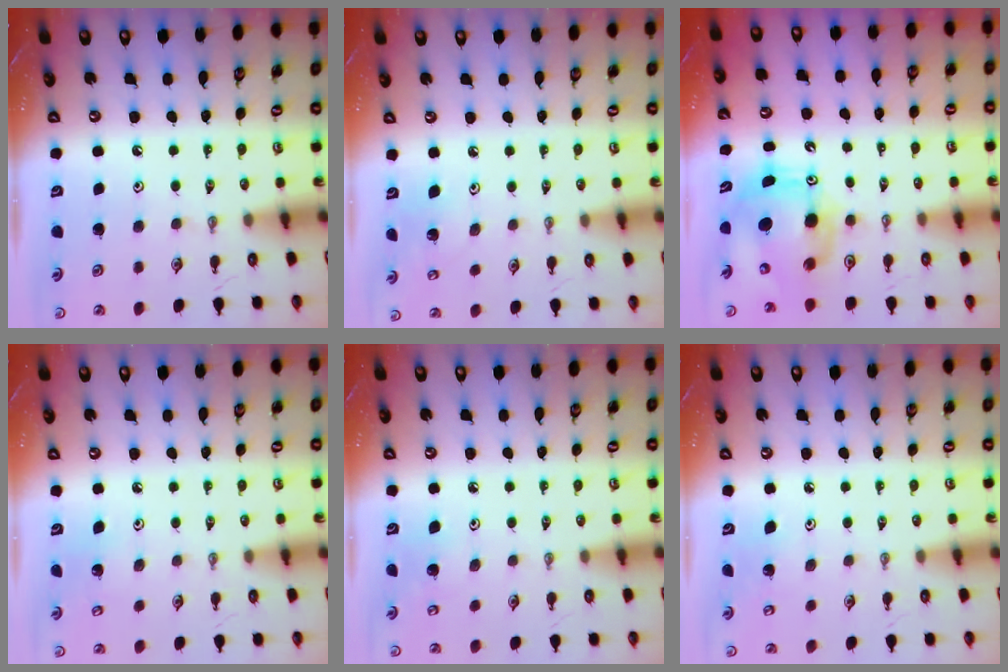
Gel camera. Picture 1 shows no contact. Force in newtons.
{"total": 7.4, "press": 7.4, "slide": 0.4}
{"total": 10.0, "press": 9.9, "slide": 1.6}
{"total": 4.2, "press": 4.2, "slide": 0.3}
{"total": 7.6, "press": 7.5, "slide": 1.2}
{"total": 4.6, "press": 4.5, "slide": 1.0}